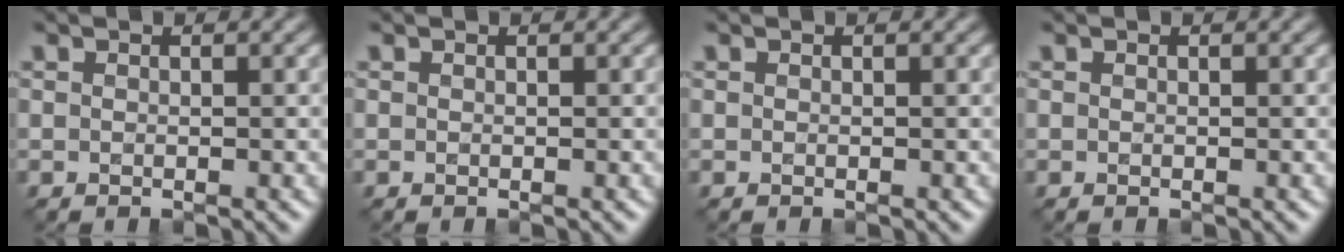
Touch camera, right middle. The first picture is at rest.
{"total": 0.0}
{"total": 0.0}
{"total": 0.0}